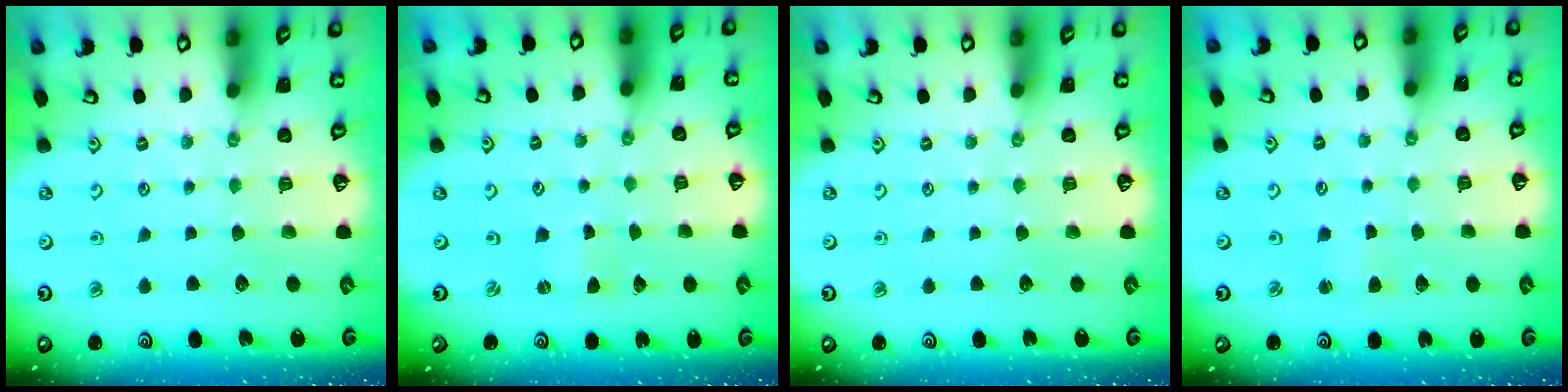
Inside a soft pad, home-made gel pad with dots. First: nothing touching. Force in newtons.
{"total": 0.0}
{"total": 0.0}
{"total": 1.2, "press": 1.2, "slide": 0.2}